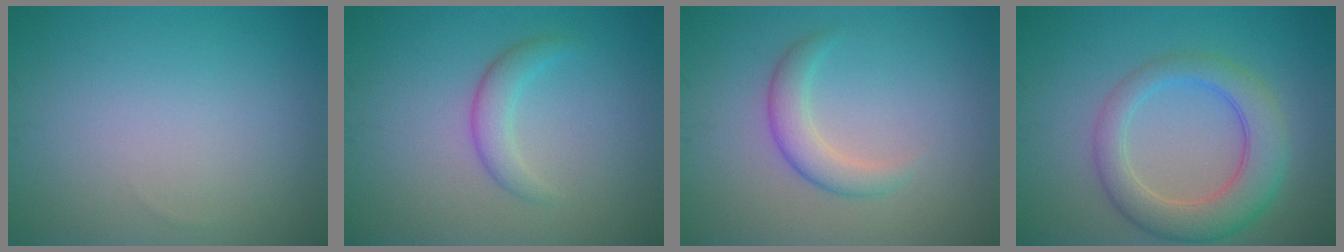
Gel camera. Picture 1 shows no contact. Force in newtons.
{"total": 2.2, "press": 2.2, "slide": 0.1}
{"total": 2.5, "press": 2.5, "slide": 0.1}
{"total": 5.7, "press": 5.7, "slide": 0.1}